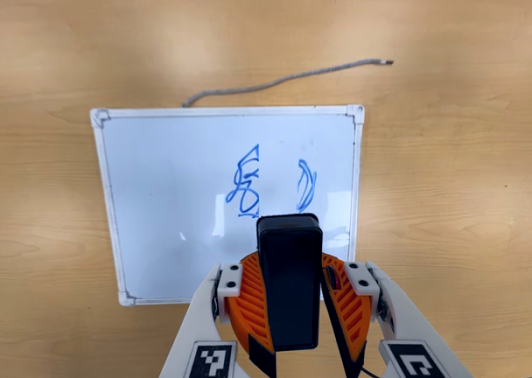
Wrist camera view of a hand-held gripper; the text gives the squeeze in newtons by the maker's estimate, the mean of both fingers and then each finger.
{"total": 9.9, "left": 10.2, "right": 9.5}